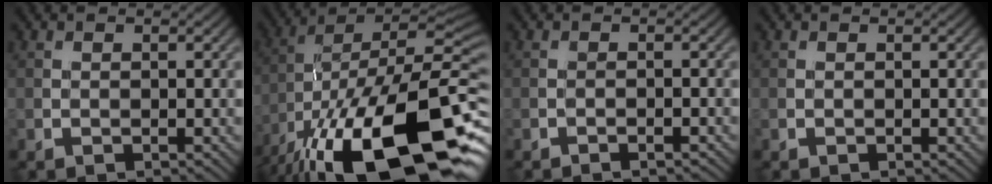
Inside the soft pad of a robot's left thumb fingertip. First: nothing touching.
{"total": 21.2, "force": [-12.1, 8.1, 15.4], "torque": [-0.240, -0.010, -0.191]}
{"total": 0.9, "force": [-0.8, 0.1, 0.5], "torque": [-0.005, 0.004, -0.017]}
{"total": 0.0}